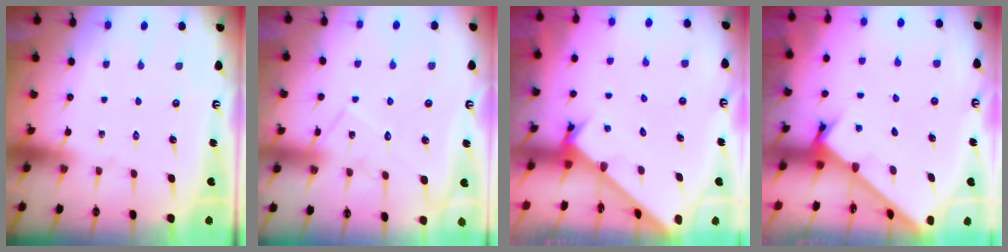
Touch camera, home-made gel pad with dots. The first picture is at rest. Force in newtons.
{"total": 10.0, "press": 10.0, "slide": 0.7}
{"total": 2.4, "press": 2.4, "slide": 0.1}
{"total": 2.0, "press": 2.0, "slide": 0.2}